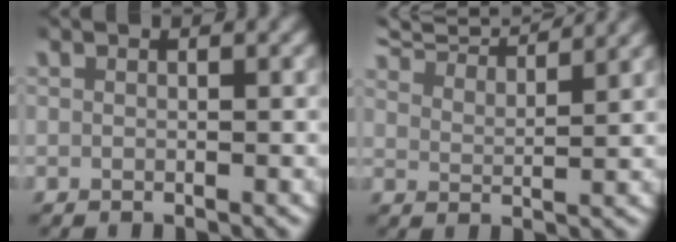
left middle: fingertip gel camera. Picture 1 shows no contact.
{"total": 8.2, "force": [7.3, 2.1, 3.1], "torque": [-0.054, 0.023, 0.111]}